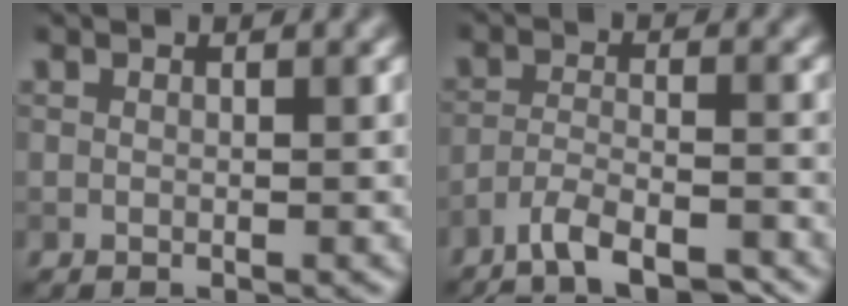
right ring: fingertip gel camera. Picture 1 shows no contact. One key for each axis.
{"total": 5.9, "fx": -4.8, "fy": 1.4, "fz": 3.1, "tx": -0.055, "ty": -0.004, "tz": -0.084}